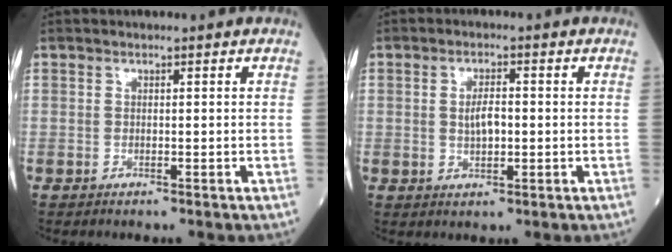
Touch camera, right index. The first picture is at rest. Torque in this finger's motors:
{"motor_torque": [-0.07, -0.11, 0.01, 0.01]}